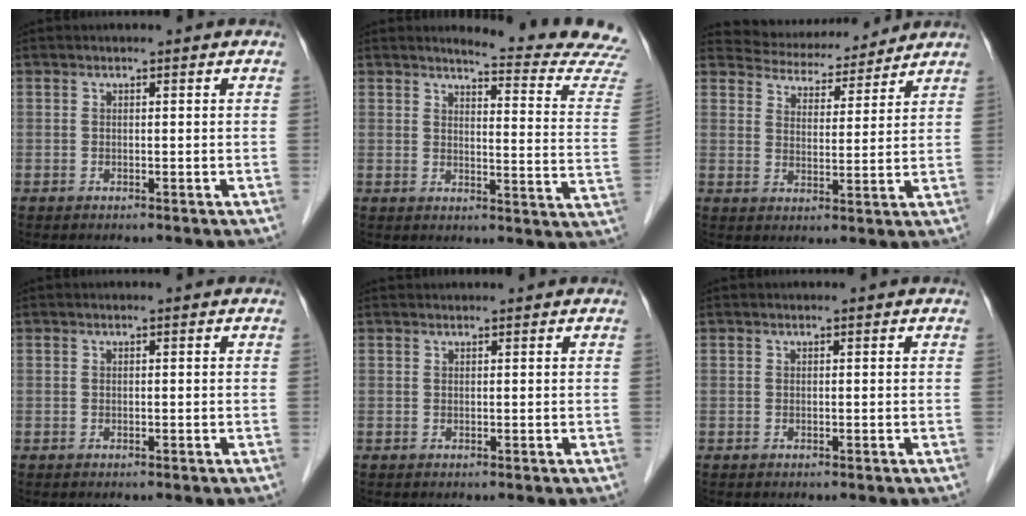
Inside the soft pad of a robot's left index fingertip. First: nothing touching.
{"total": 15.0, "force": [14.7, -1.3, 2.4], "torque": [-0.023, -0.125, 0.147]}
{"total": 10.2, "force": [9.8, 2.5, 1.3], "torque": [-0.018, 0.014, 0.141]}
{"total": 0.0}
{"total": 2.0, "force": [2.0, 0.2, 0.3], "torque": [-0.005, 0.027, 0.032]}
{"total": 0.0}